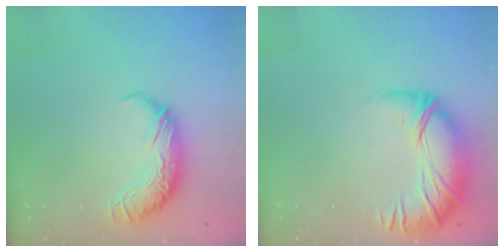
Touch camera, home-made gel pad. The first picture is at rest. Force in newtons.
{"total": 2.7, "press": 1.3, "slide": 2.3}